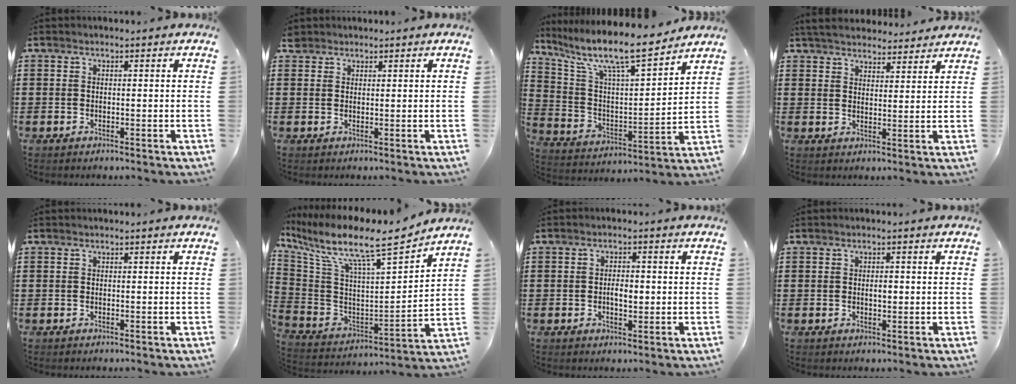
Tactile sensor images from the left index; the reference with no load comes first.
{"total": 1.6, "force": [1.4, 0.8, 0.2], "torque": [-0.008, 0.003, 0.028]}
{"total": 10.1, "force": [8.3, 1.6, 5.6], "torque": [-0.136, -0.056, 0.135]}
{"total": 4.5, "force": [4.3, 0.9, 1.0], "torque": [-0.034, -0.013, 0.078]}
{"total": 0.0}
{"total": 10.3, "force": [8.3, 0.9, 6.1], "torque": [-0.152, -0.064, 0.131]}
{"total": 2.9, "force": [-0.1, 1.3, 2.6], "torque": [-0.041, -0.001, -0.006]}
{"total": 1.4, "force": [0.1, 0.5, 1.3], "torque": [-0.026, 0.004, 0.001]}